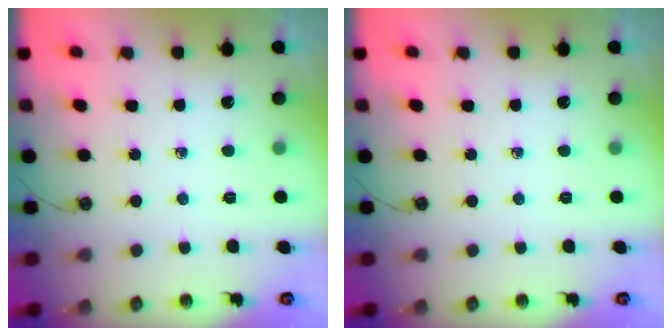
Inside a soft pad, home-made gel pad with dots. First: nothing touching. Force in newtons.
{"total": 0.0}